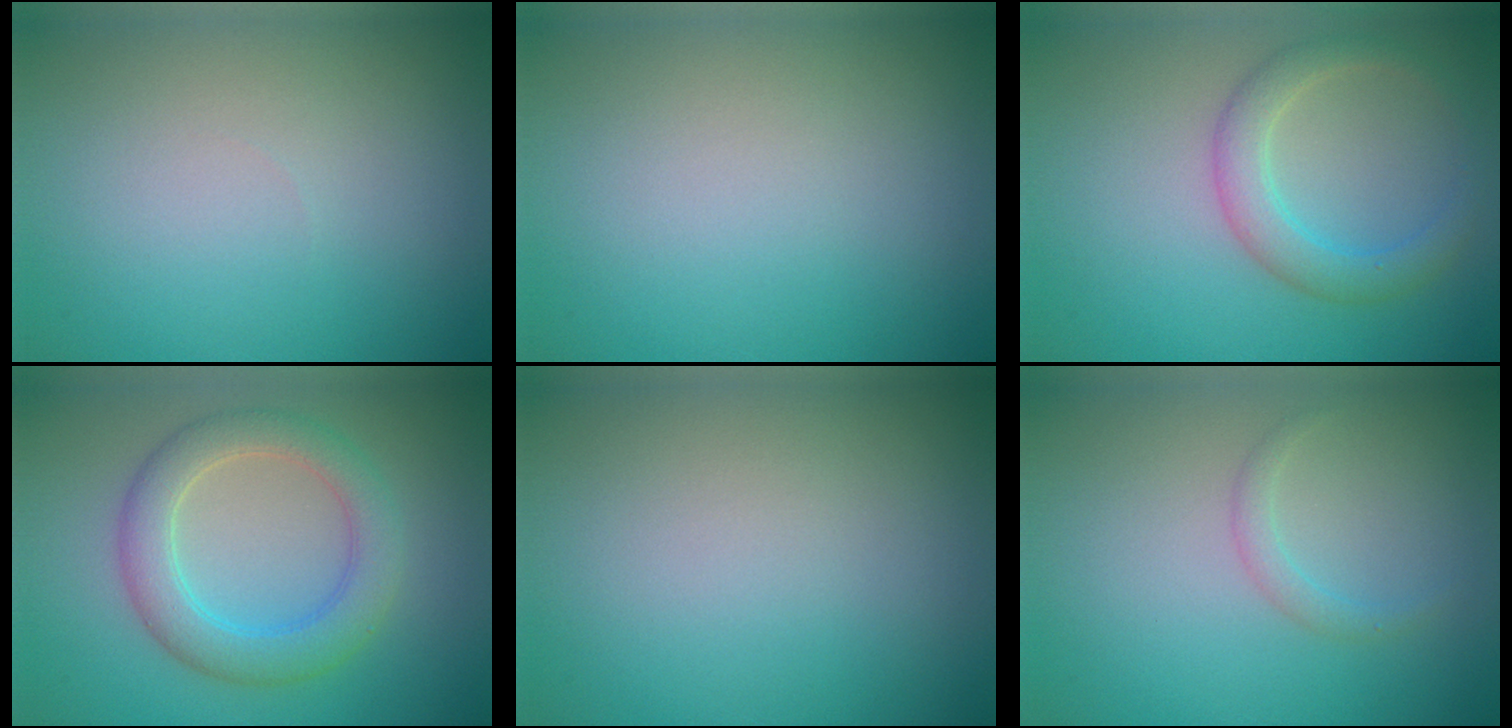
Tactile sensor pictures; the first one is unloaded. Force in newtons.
{"total": 0.0}
{"total": 3.2, "press": 3.1, "slide": 0.3}
{"total": 4.6, "press": 4.6, "slide": 0.4}
{"total": 0.0}
{"total": 1.1, "press": 1.1, "slide": 0.1}